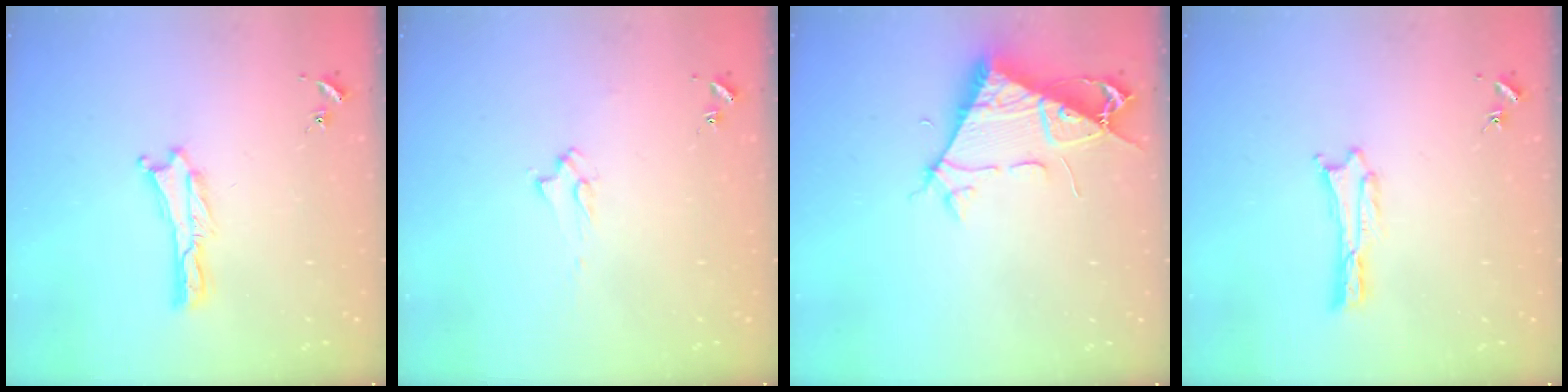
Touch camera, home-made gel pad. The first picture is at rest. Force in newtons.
{"total": 2.0, "press": 2.0, "slide": 0.3}
{"total": 7.7, "press": 7.7, "slide": 0.8}
{"total": 0.0}